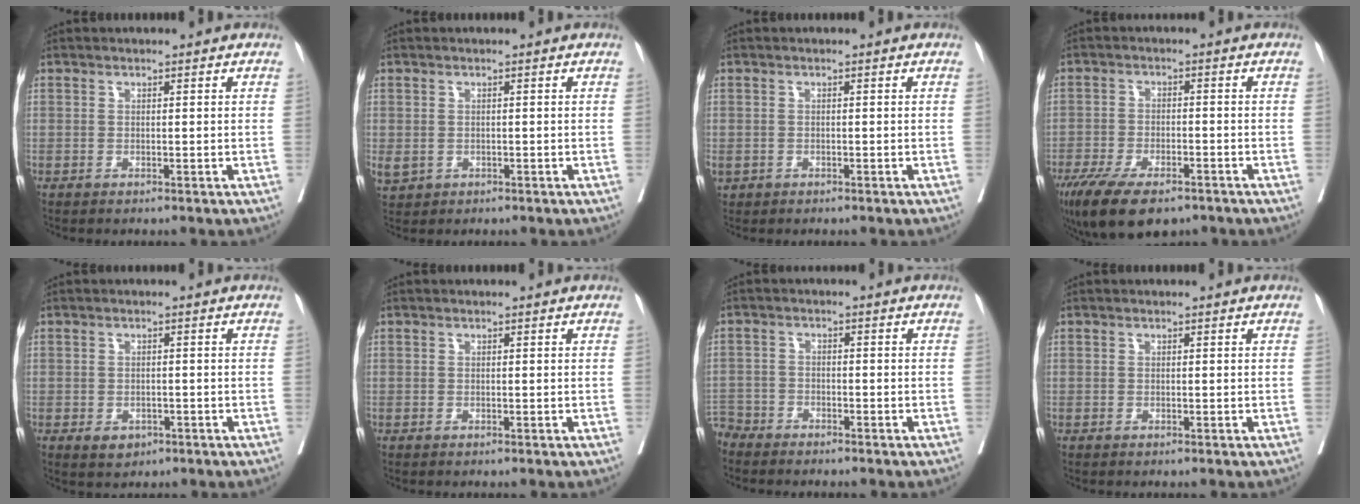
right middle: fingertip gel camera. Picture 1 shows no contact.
{"total": 1.9, "force": [-0.1, 1.5, 1.2], "torque": [-0.029, -0.003, 0.007]}
{"total": 1.4, "force": [-0.4, 1.0, 0.9], "torque": [-0.027, 0.004, -0.006]}
{"total": 13.3, "force": [-9.2, 4.7, 8.3], "torque": [-0.166, -0.025, -0.149]}
{"total": 3.5, "force": [-2.1, 2.2, 1.7], "torque": [-0.023, -0.002, -0.026]}
{"total": 0.0}
{"total": 4.4, "force": [-4.2, 1.2, -0.2], "torque": [0.009, -0.007, -0.084]}
{"total": 0.0}